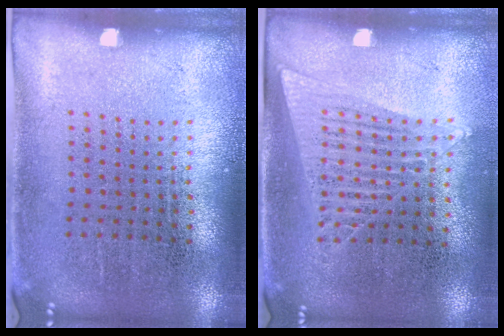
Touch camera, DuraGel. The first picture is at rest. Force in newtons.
{"total": 1.3, "press": 1.2, "slide": 0.6}